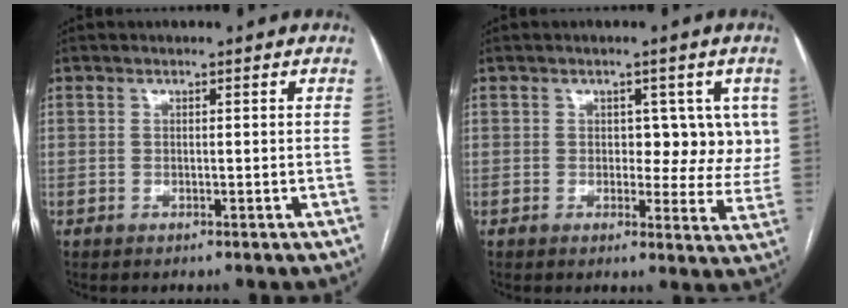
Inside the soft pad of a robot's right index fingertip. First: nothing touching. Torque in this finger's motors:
{"motor_torque": [0.06, 0.11, 0.15, 0.01]}